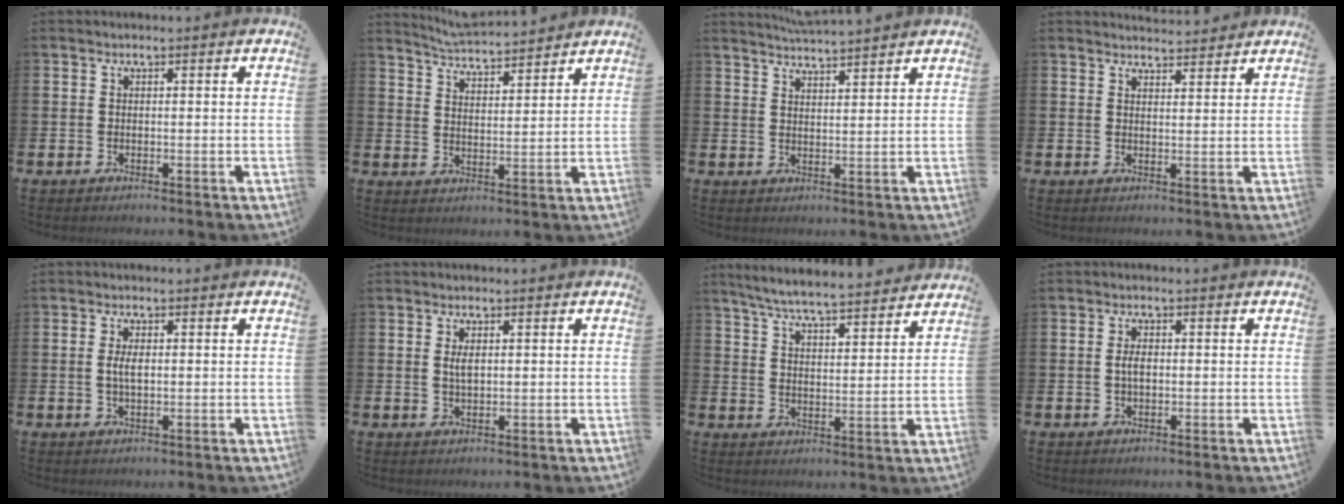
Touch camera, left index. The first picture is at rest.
{"total": 4.9, "force": [4.9, -0.1, 0.1], "torque": [-0.020, -0.035, 0.088]}
{"total": 4.0, "force": [3.9, -0.4, 0.1], "torque": [-0.007, -0.022, 0.070]}
{"total": 3.1, "force": [3.1, 0.3, -0.2], "torque": [0.011, -0.022, 0.053]}
{"total": 2.7, "force": [0.3, 1.2, 2.4], "torque": [-0.040, 0.003, 0.001]}
{"total": 2.0, "force": [0.7, 0.9, 1.7], "torque": [-0.027, 0.000, 0.008]}
{"total": 6.6, "force": [6.3, 0.2, 1.8], "torque": [-0.060, -0.040, 0.111]}
{"total": 2.2, "force": [0.1, 1.1, 1.9], "torque": [-0.038, 0.005, 0.001]}